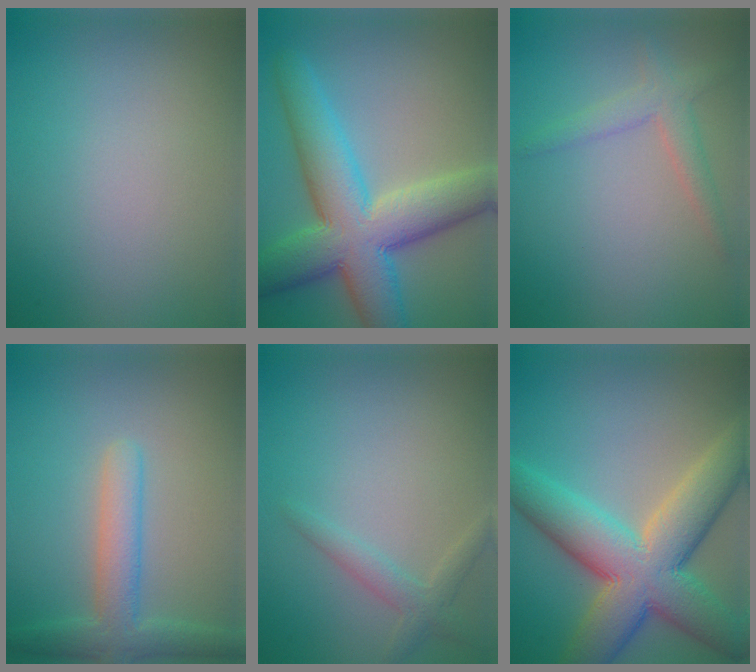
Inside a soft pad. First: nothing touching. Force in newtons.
{"total": 10.8, "press": 10.8, "slide": 0.4}
{"total": 2.4, "press": 2.4, "slide": 0.2}
{"total": 3.9, "press": 3.9, "slide": 0.4}
{"total": 2.0, "press": 2.0, "slide": 0.1}
{"total": 11.4, "press": 11.3, "slide": 0.4}